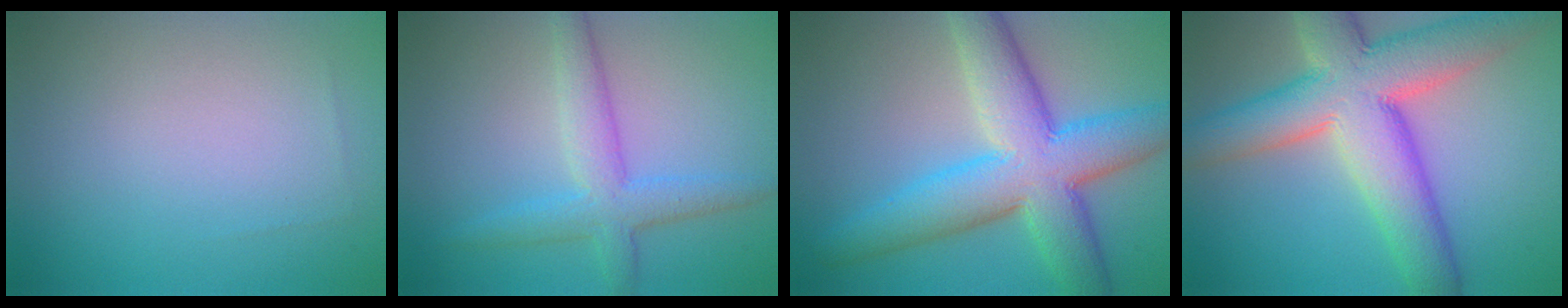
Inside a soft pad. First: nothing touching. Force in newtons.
{"total": 4.0, "press": 4.0, "slide": 0.1}
{"total": 9.7, "press": 9.7, "slide": 0.3}
{"total": 11.9, "press": 11.9, "slide": 0.8}